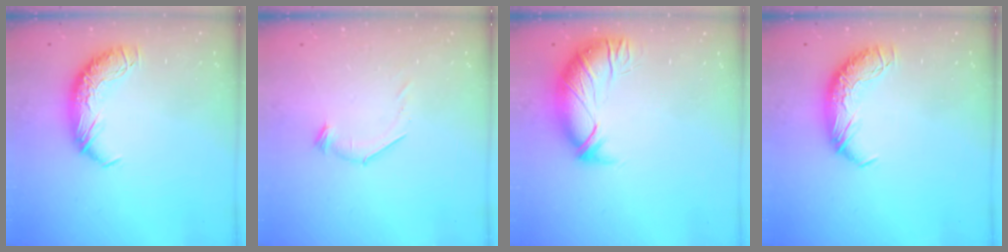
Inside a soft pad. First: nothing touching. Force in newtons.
{"total": 5.7, "press": 5.7, "slide": 0.9}
{"total": 3.0, "press": 1.5, "slide": 2.6}
{"total": 0.0}